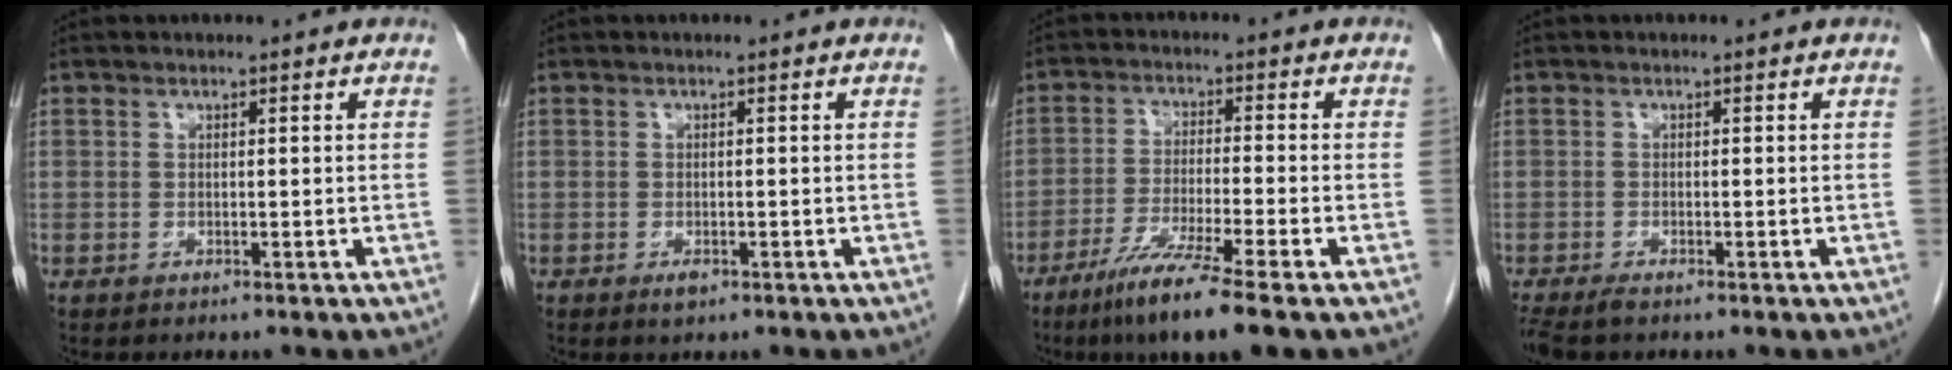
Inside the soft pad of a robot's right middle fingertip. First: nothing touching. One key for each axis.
{"total": 1.2, "fx": -0.7, "fy": 0.5, "fz": 0.8, "tx": -0.014, "ty": 0.000, "tz": -0.007}
{"total": 9.6, "fx": -6.4, "fy": -0.8, "fz": 7.1, "tx": -0.135, "ty": -0.032, "tz": -0.114}
{"total": 2.8, "fx": -2.3, "fy": 0.5, "fz": 1.5, "tx": -0.028, "ty": -0.009, "tz": -0.038}